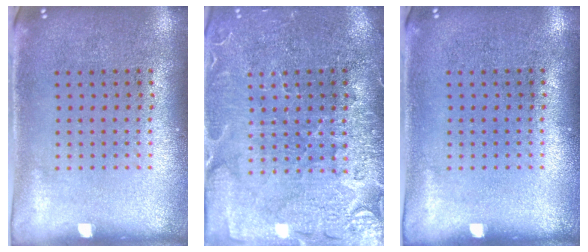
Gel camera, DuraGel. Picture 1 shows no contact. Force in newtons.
{"total": 3.7, "press": 3.5, "slide": 1.1}
{"total": 0.0}